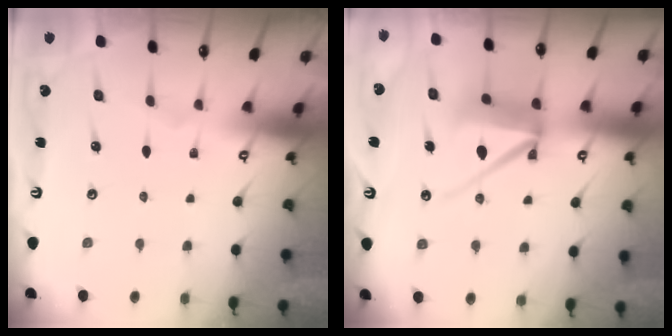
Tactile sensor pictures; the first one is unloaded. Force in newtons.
{"total": 11.5, "press": 11.4, "slide": 1.6}